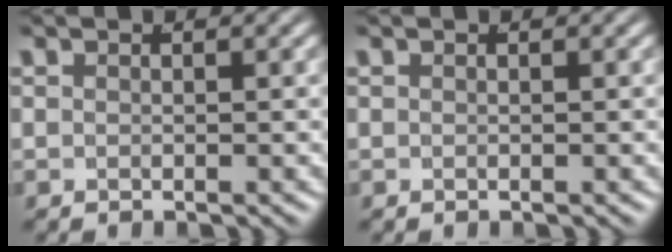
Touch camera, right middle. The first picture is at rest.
{"total": 0.0}